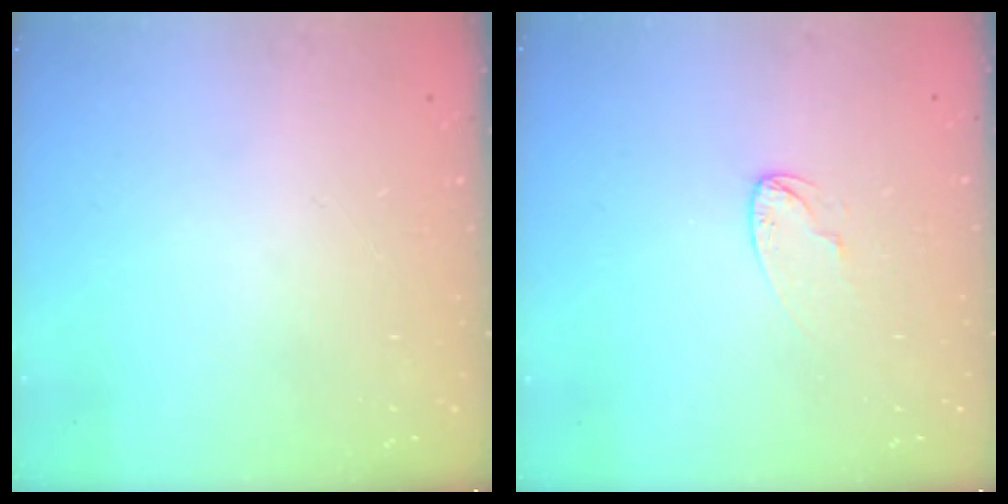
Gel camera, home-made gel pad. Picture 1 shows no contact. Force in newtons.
{"total": 4.8, "press": 4.8, "slide": 0.4}